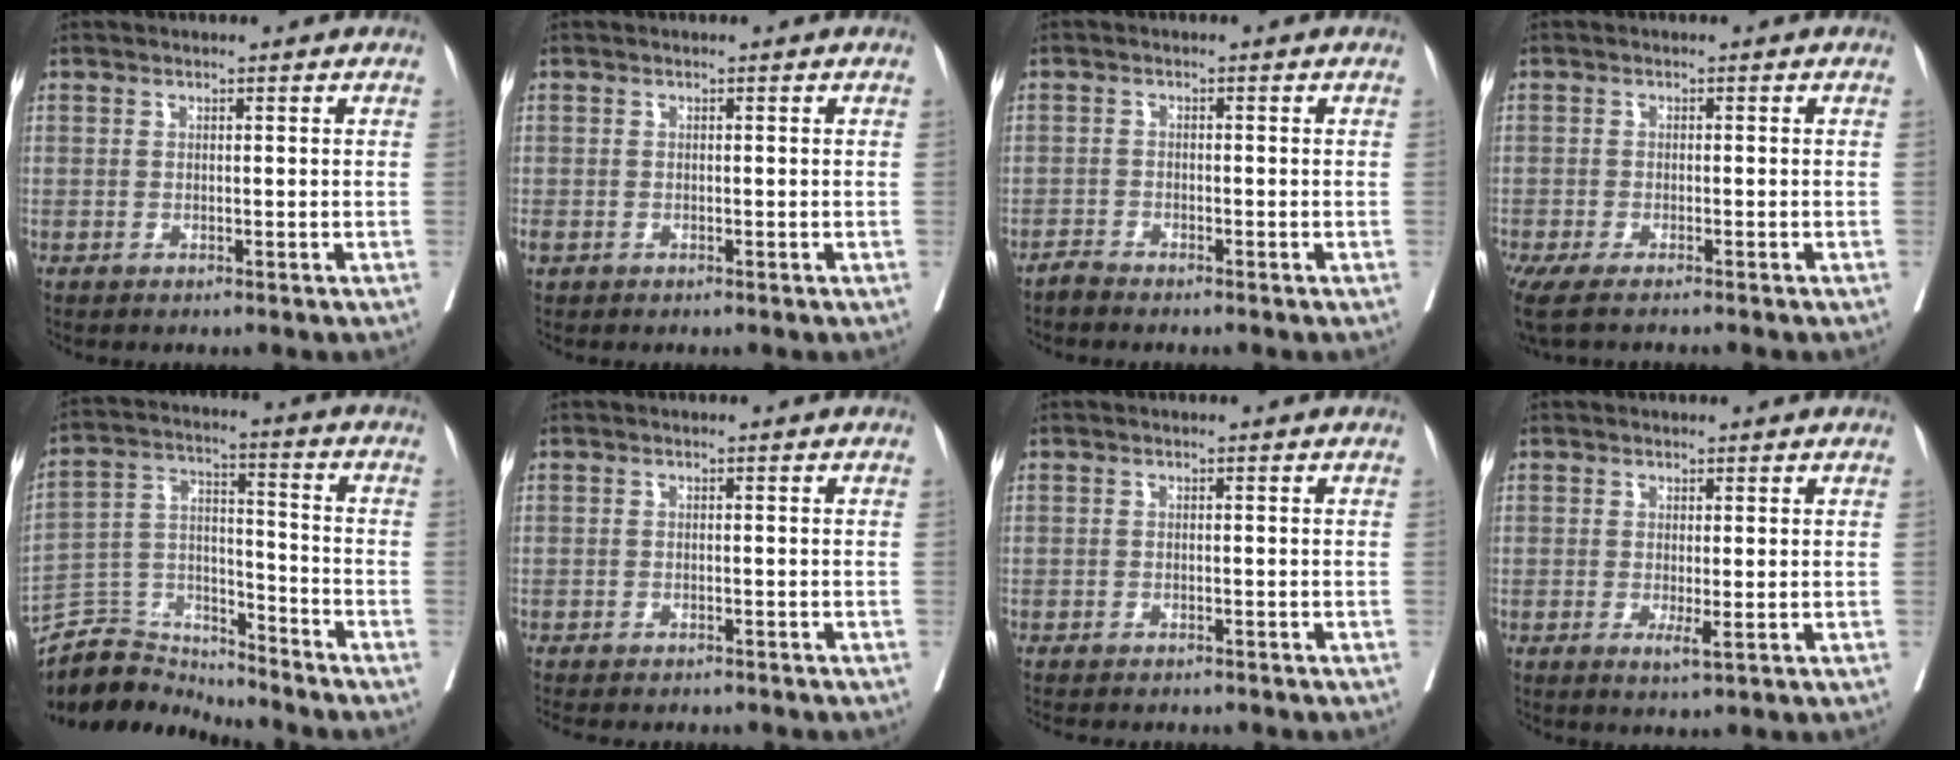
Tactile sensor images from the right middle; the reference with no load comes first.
{"total": 0.9, "force": [-0.4, 0.7, 0.4], "torque": [-0.016, 0.000, -0.006]}
{"total": 1.4, "force": [-1.4, 0.1, 0.1], "torque": [-0.004, -0.003, -0.027]}
{"total": 5.5, "force": [-4.7, 0.1, 2.9], "torque": [-0.035, -0.012, -0.071]}
{"total": 10.8, "force": [-10.6, 1.9, -1.0], "torque": [0.019, 0.043, -0.199]}
{"total": 10.1, "force": [-9.1, 2.4, 3.7], "torque": [-0.056, -0.011, -0.111]}
{"total": 7.6, "force": [-6.9, 1.5, 2.7], "torque": [-0.033, -0.007, -0.088]}
{"total": 1.7, "force": [-0.4, 0.2, 1.6], "torque": [-0.030, -0.008, -0.004]}